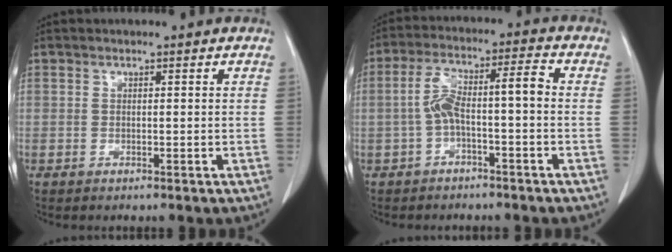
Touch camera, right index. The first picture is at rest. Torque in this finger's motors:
{"motor_torque": [0.26, 0.08, 0.22, 0.06]}